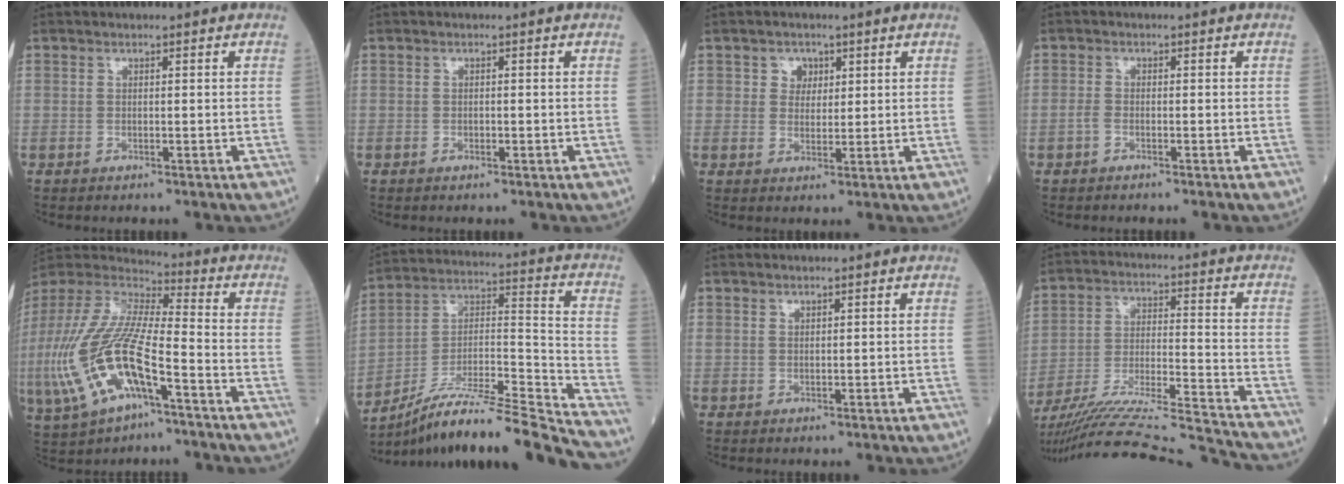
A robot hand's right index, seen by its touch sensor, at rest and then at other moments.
{"total": 0.6, "force": [-0.4, 0.2, 0.4], "torque": [-0.009, 0.001, -0.003]}
{"total": 2.9, "force": [1.3, 2.4, 0.9], "torque": [-0.009, 0.003, 0.020]}
{"total": 1.2, "force": [-0.8, 0.4, 0.8], "torque": [-0.022, 0.000, -0.017]}
{"total": 20.8, "force": [-7.2, 6.5, 18.4], "torque": [-0.442, -0.024, -0.130]}
{"total": 20.5, "force": [-18.0, -0.8, 9.8], "torque": [-0.160, 0.009, -0.314]}
{"total": 0.7, "force": [0.6, 0.4, 0.1], "torque": [-0.006, 0.012, 0.015]}
{"total": 24.2, "force": [-22.6, -1.8, 8.4], "torque": [-0.137, -0.038, -0.348]}